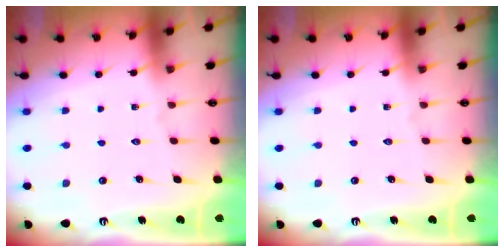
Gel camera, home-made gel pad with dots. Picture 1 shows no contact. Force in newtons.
{"total": 0.0}